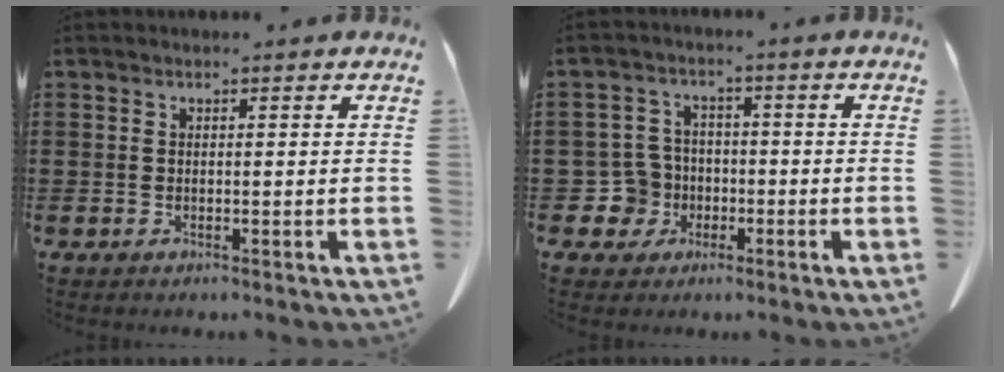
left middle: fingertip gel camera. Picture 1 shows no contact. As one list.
[{"total": 5.9, "force": [-1.5, 5.5, 1.5], "torque": [-0.065, 0.006, -0.030]}]